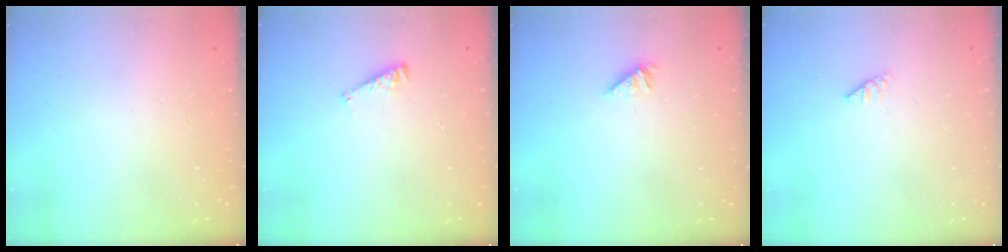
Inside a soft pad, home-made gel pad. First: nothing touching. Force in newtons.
{"total": 4.6, "press": 4.6, "slide": 0.5}
{"total": 1.9, "press": 1.9, "slide": 0.4}
{"total": 0.0}